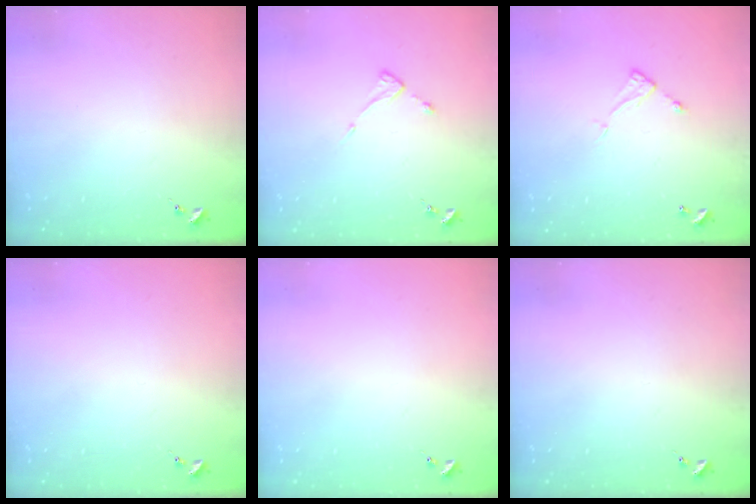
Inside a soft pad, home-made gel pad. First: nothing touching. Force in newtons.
{"total": 3.9, "press": 3.8, "slide": 0.4}
{"total": 5.0, "press": 5.0, "slide": 0.2}
{"total": 0.0}
{"total": 0.0}
{"total": 0.0}